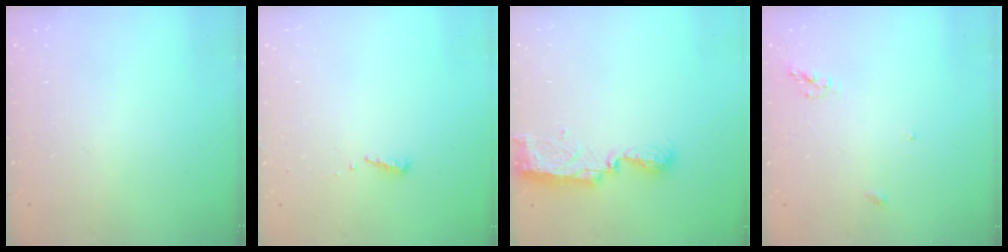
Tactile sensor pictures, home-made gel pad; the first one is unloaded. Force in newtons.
{"total": 5.3, "press": 5.3, "slide": 0.5}
{"total": 7.7, "press": 7.6, "slide": 0.6}
{"total": 5.6, "press": 5.6, "slide": 0.7}